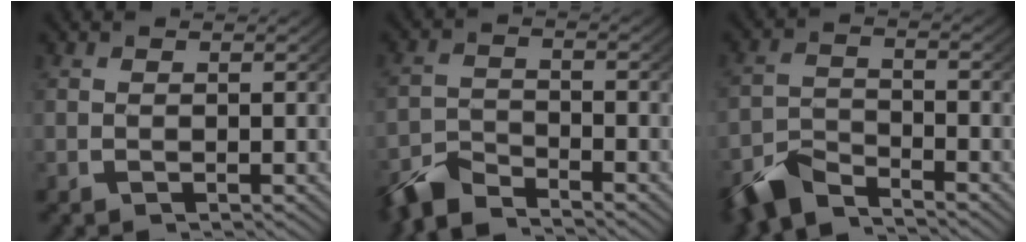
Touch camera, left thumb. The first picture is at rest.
{"total": 4.9, "force": [-4.5, 1.4, 1.4], "torque": [-0.023, -0.011, -0.087]}
{"total": 5.6, "force": [-4.7, 2.1, 2.1], "torque": [-0.036, -0.012, -0.089]}